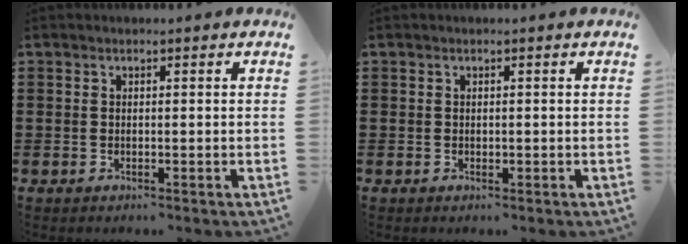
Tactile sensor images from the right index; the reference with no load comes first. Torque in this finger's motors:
{"motor_torque": [0.00, 0.00, 0.00, 0.00]}